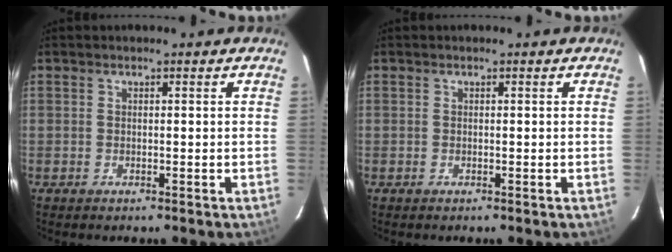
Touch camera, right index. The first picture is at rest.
{"total": 0.0}